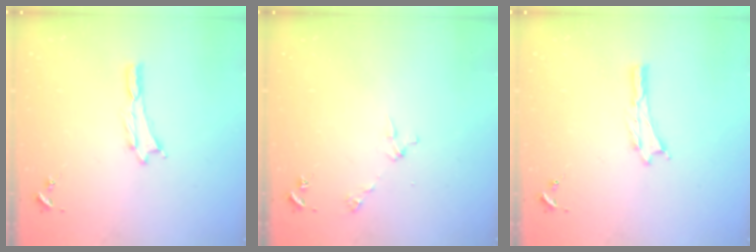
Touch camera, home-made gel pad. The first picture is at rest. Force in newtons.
{"total": 2.9, "press": 2.9, "slide": 0.2}
{"total": 0.0}